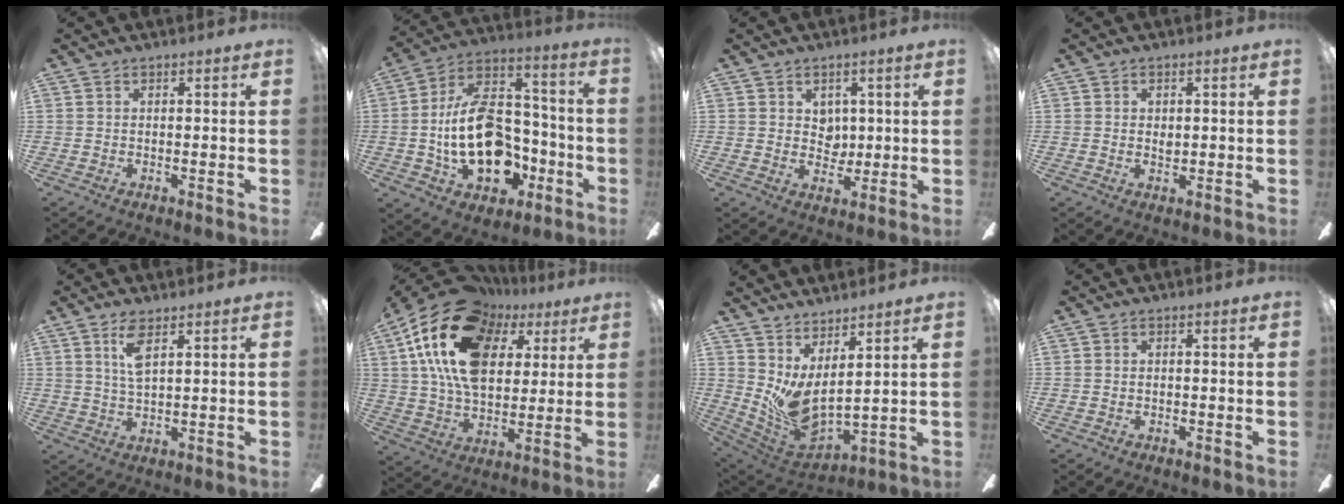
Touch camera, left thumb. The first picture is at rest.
{"total": 21.8, "force": [-3.5, 14.0, 16.4], "torque": [-0.318, 0.023, -0.047]}
{"total": 4.3, "force": [1.9, 3.5, 1.4], "torque": [-0.013, -0.005, 0.031]}
{"total": 1.9, "force": [0.2, 1.2, 1.4], "torque": [-0.020, 0.000, 0.002]}
{"total": 5.5, "force": [3.1, 1.7, 4.2], "torque": [-0.093, 0.002, 0.055]}
{"total": 23.2, "force": [9.2, 14.6, 15.6], "torque": [-0.300, -0.019, 0.159]}
{"total": 9.2, "force": [2.1, 4.7, 7.7], "torque": [-0.166, -0.042, 0.045]}
{"total": 0.0}